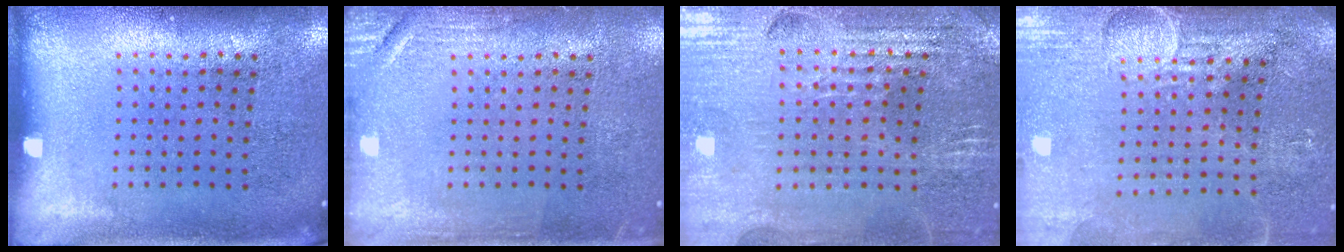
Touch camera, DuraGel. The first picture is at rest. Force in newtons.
{"total": 2.1, "press": 2.0, "slide": 0.4}
{"total": 2.8, "press": 2.8, "slide": 0.5}
{"total": 4.0, "press": 3.5, "slide": 1.9}